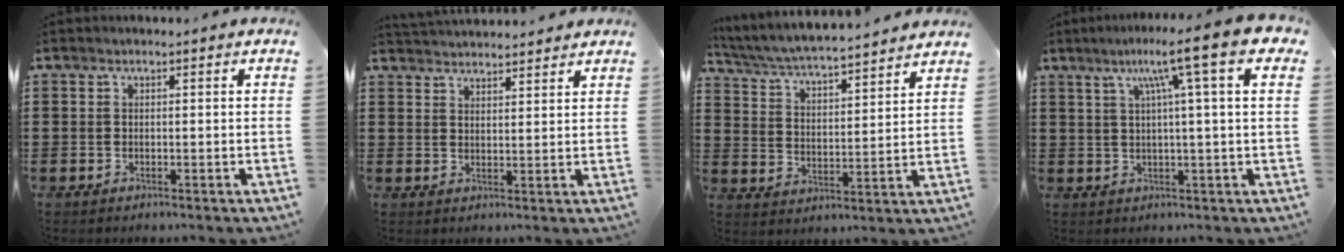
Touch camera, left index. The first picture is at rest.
{"total": 2.9, "force": [2.9, 0.0, 0.0], "torque": [-0.009, -0.008, 0.056]}
{"total": 5.0, "force": [4.8, -0.2, 1.3], "torque": [-0.049, -0.037, 0.077]}
{"total": 10.3, "force": [4.4, -0.5, 9.2], "torque": [-0.178, -0.004, 0.064]}